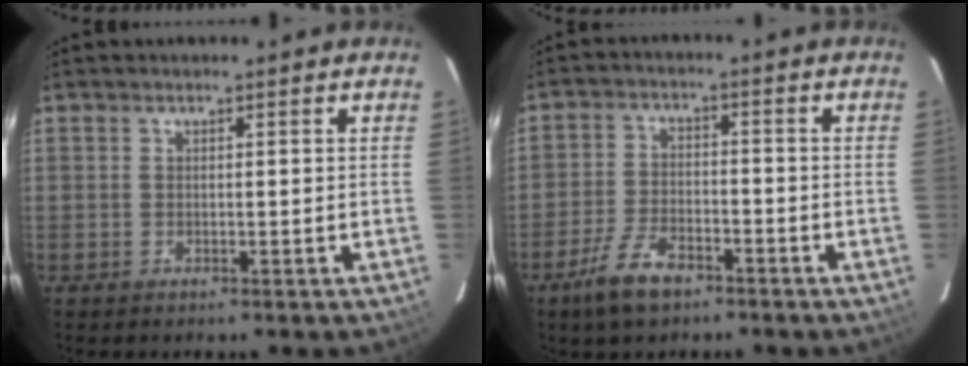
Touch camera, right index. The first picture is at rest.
{"total": 7.7, "force": [-5.2, 3.3, 4.5], "torque": [-0.111, -0.001, -0.098]}